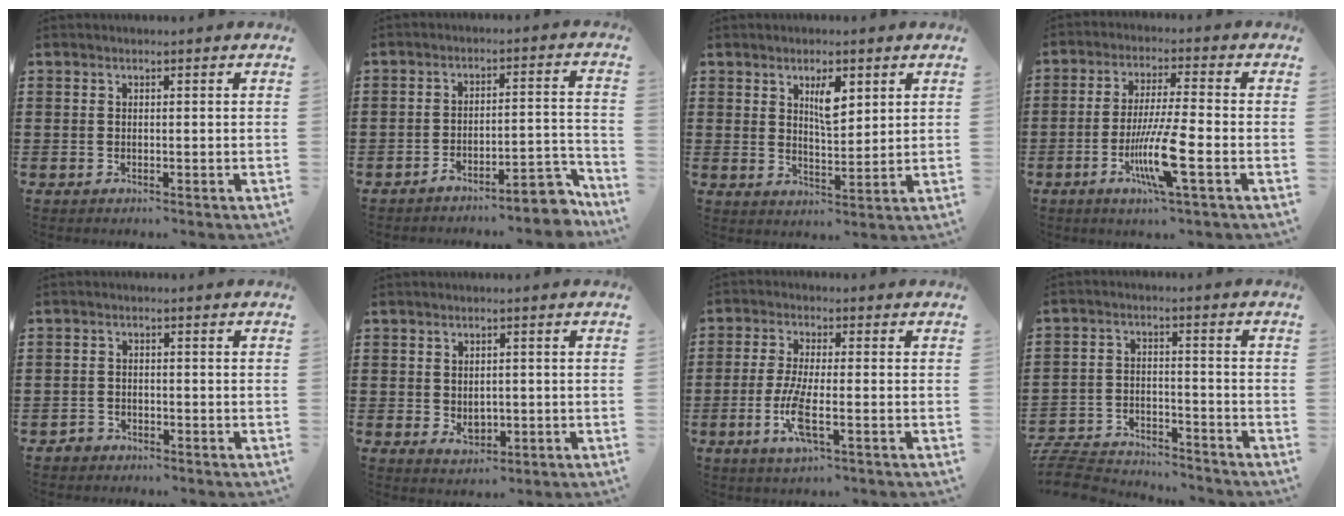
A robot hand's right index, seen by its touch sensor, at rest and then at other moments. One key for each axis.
{"total": 6.3, "fx": -5.6, "fy": 0.9, "fz": 2.7, "tx": -0.040, "ty": 0.005, "tz": -0.105}
{"total": 4.8, "fx": 2.3, "fy": 1.7, "fz": 3.9, "tx": -0.060, "ty": -0.005, "tz": 0.033}
{"total": 9.7, "fx": -3.5, "fy": 0.7, "fz": 9.0, "tx": -0.179, "ty": -0.016, "tz": -0.068}
{"total": 1.5, "fx": -1.4, "fy": 0.7, "fz": 0.1, "tx": -0.006, "ty": 0.002, "tz": -0.030}
{"total": 2.5, "fx": -0.1, "fy": 1.7, "fz": 1.8, "tx": -0.027, "ty": 0.002, "tz": -0.004}
{"total": 6.4, "fx": -2.1, "fy": 1.3, "fz": 5.9, "tx": -0.133, "ty": -0.017, "tz": -0.043}
{"total": 6.5, "fx": -6.4, "fy": 0.9, "fz": 1.1, "tx": -0.039, "ty": 0.004, "tz": -0.131}